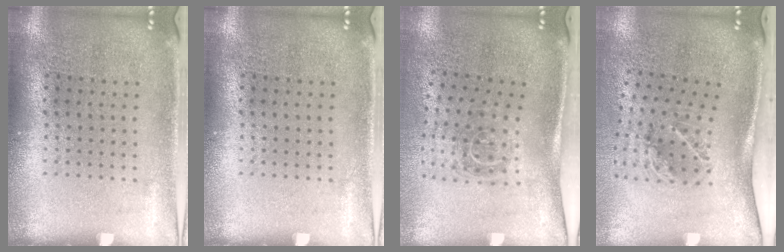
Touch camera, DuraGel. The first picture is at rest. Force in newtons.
{"total": 0.0}
{"total": 1.8, "press": 1.2, "slide": 1.4}
{"total": 2.1, "press": 1.3, "slide": 1.7}